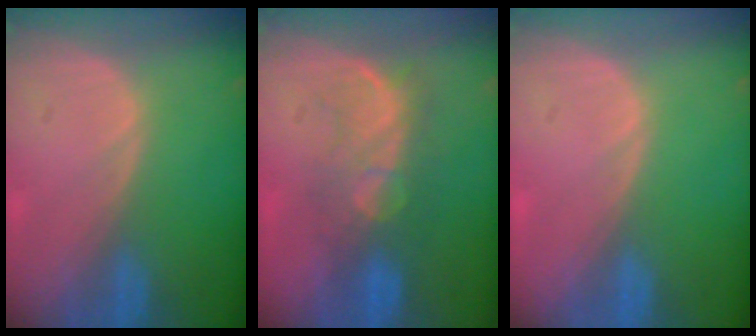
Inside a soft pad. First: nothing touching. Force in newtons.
{"total": 7.7, "press": 7.4, "slide": 2.0}
{"total": 0.0}